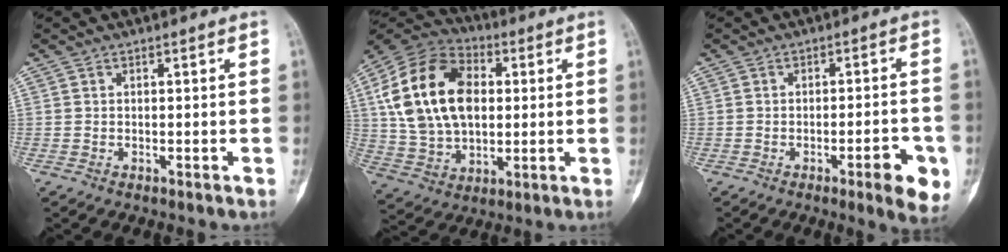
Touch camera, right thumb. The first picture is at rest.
{"total": 21.5, "force": [3.5, 14.3, 15.6], "torque": [-0.272, 0.017, 0.064]}
{"total": 8.3, "force": [-3.5, 2.1, 7.2], "torque": [-0.079, 0.012, -0.041]}